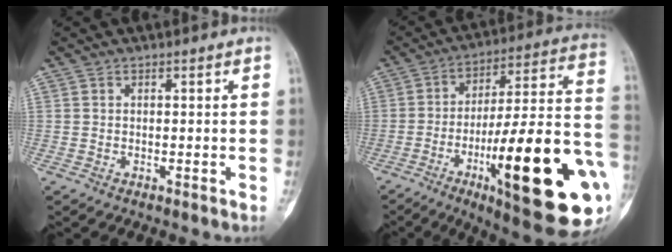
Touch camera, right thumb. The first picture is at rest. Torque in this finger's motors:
{"motor_torque": [3.39, 1.62, 2.15, -0.62, 0.79]}